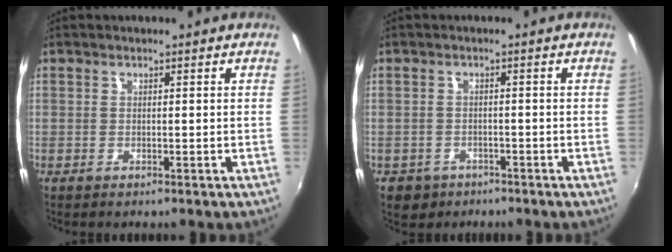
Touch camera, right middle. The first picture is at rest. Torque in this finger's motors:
{"motor_torque": [0.47, -0.45, -0.01, 0.01]}